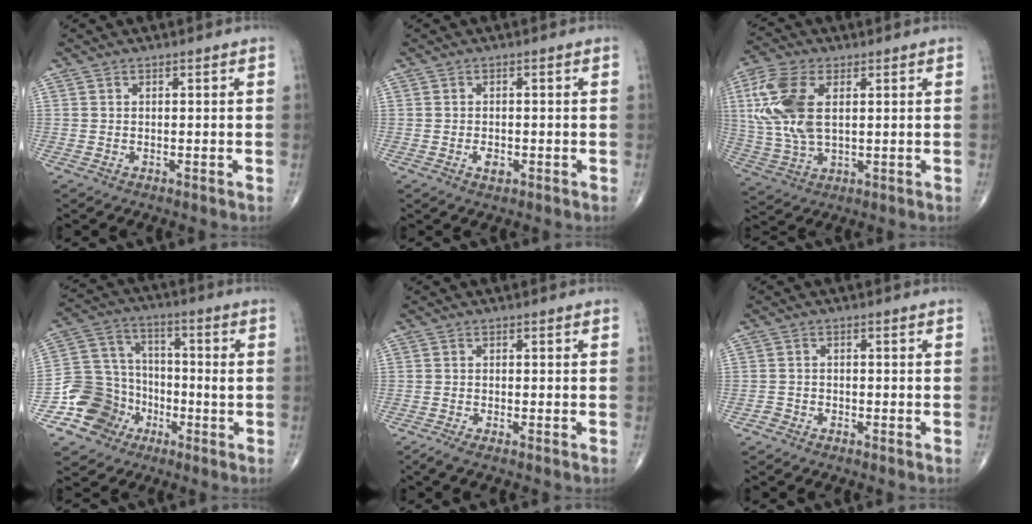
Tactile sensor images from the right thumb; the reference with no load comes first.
{"total": 2.1, "force": [-0.8, 1.2, 1.5], "torque": [-0.026, 0.001, -0.011]}
{"total": 13.3, "force": [2.8, 7.2, 10.8], "torque": [-0.252, 0.001, 0.059]}
{"total": 12.0, "force": [-4.8, 10.5, 3.3], "torque": [-0.025, 0.059, -0.086]}
{"total": 1.6, "force": [-1.1, 0.1, 1.2], "torque": [-0.036, -0.003, -0.030]}
{"total": 1.4, "force": [-1.1, 0.9, 0.1], "torque": [-0.002, 0.005, -0.025]}